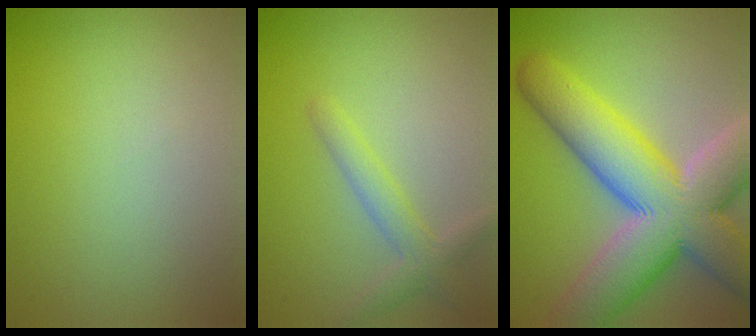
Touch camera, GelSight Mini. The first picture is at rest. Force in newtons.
{"total": 2.5, "press": 2.5, "slide": 0.1}
{"total": 12.9, "press": 12.9, "slide": 0.8}